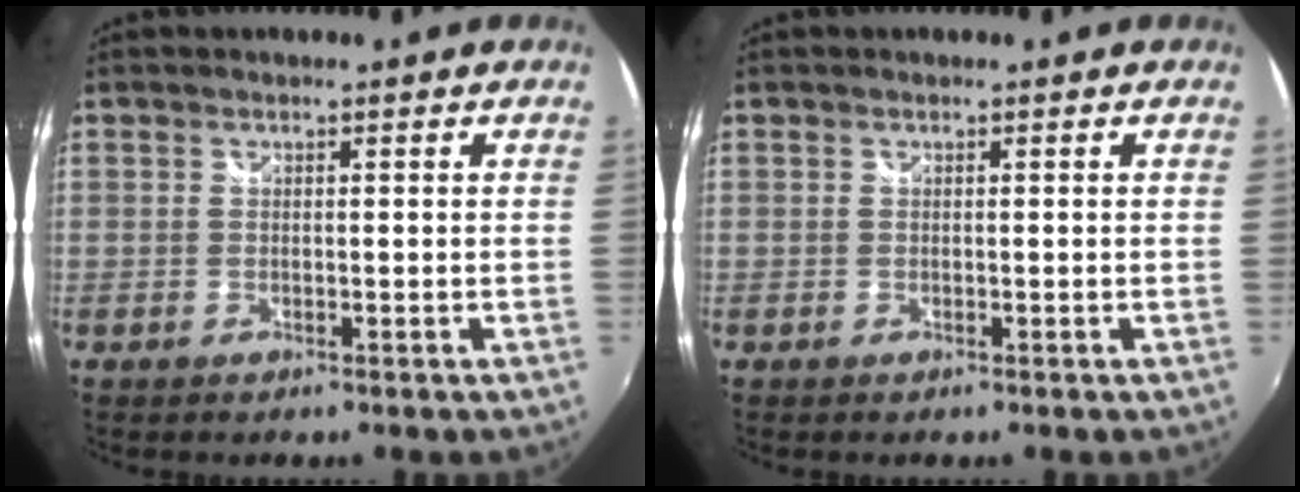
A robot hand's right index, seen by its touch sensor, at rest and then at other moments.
{"total": 0.0}